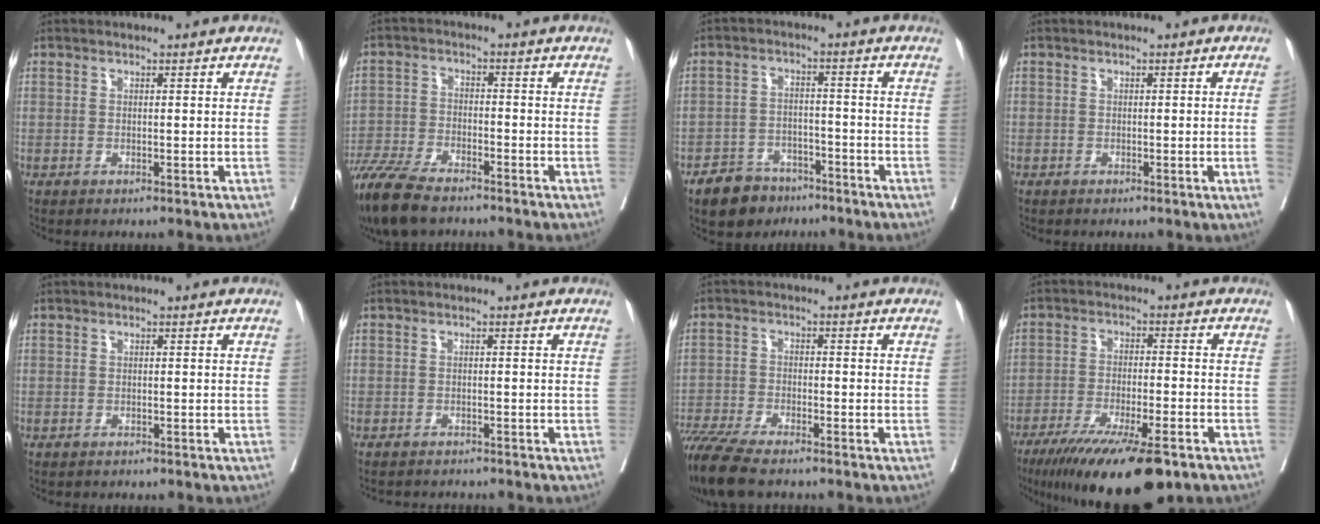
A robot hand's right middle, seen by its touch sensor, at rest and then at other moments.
{"total": 11.0, "force": [-8.9, 2.7, 5.8], "torque": [-0.112, -0.030, -0.158]}
{"total": 6.7, "force": [-5.0, 4.1, 1.7], "torque": [-0.042, 0.003, -0.082]}
{"total": 1.4, "force": [-0.3, -0.5, 1.3], "torque": [-0.016, -0.002, -0.003]}
{"total": 0.8, "force": [-0.7, 0.4, -0.1], "torque": [-0.011, 0.000, -0.013]}
{"total": 4.3, "force": [-4.1, 0.9, 0.9], "torque": [-0.011, -0.007, -0.056]}
{"total": 10.1, "force": [-8.5, 1.5, 5.3], "torque": [-0.099, -0.024, -0.146]}
{"total": 16.0, "force": [-11.4, 2.3, 11.0], "torque": [-0.165, -0.041, -0.184]}